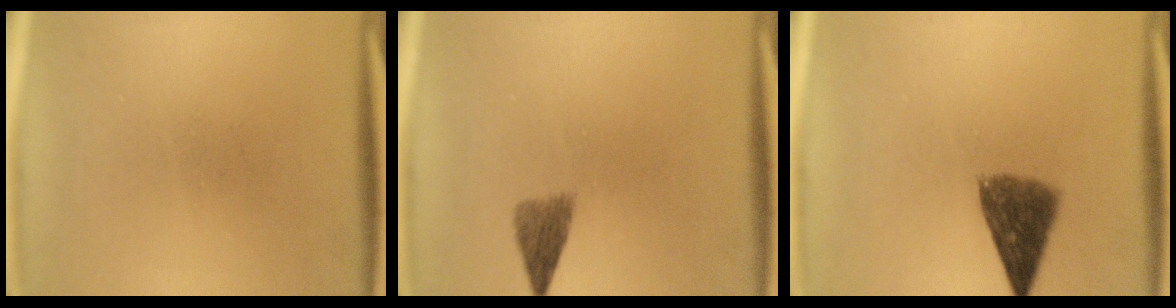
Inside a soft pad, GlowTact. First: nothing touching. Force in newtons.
{"total": 2.9}
{"total": 7.2}